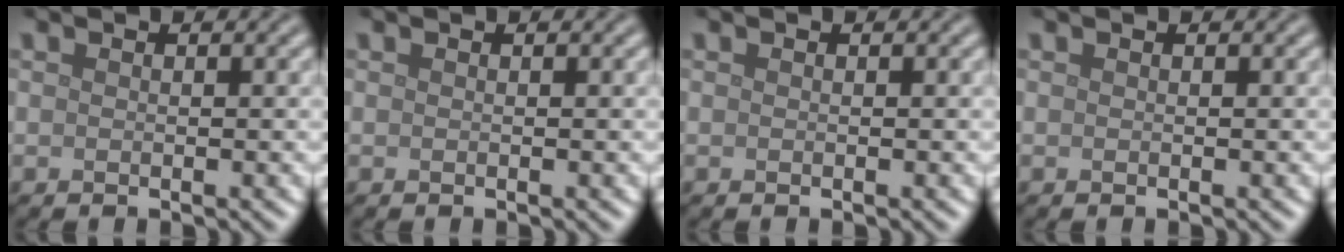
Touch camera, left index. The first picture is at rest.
{"total": 0.0}
{"total": 0.0}
{"total": 0.0}